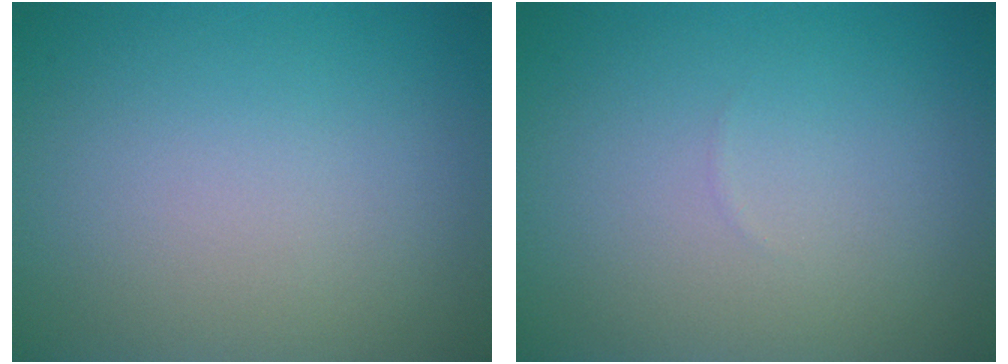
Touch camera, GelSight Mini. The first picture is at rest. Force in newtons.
{"total": 0.0}